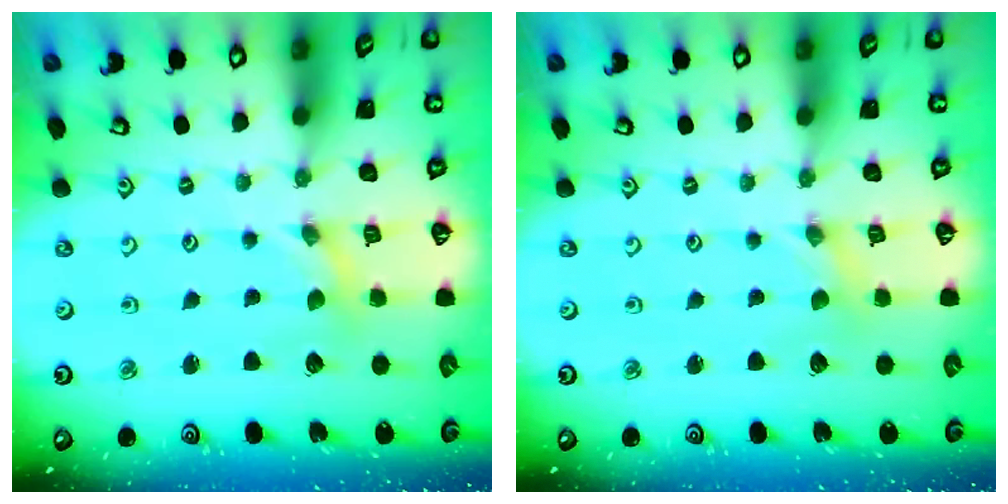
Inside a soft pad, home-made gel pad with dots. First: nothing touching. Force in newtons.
{"total": 0.0}